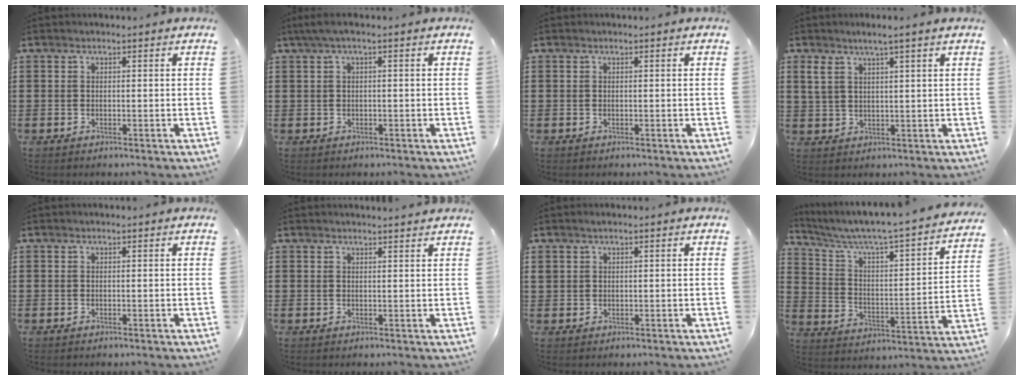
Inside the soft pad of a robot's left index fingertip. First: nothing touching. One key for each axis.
{"total": 1.8, "fx": -0.5, "fy": 0.2, "fz": 1.7, "tx": -0.033, "ty": -0.006, "tz": -0.013}
{"total": 0.0}
{"total": 3.2, "fx": 2.0, "fy": 0.3, "fz": 2.4, "tx": -0.053, "ty": 0.002, "tz": 0.034}
{"total": 0.0}
{"total": 1.5, "fx": 1.4, "fy": -0.1, "fz": 0.4, "tx": -0.009, "ty": -0.003, "tz": 0.028}
{"total": 0.9, "fx": 0.6, "fy": 0.5, "fz": 0.4, "tx": -0.008, "ty": 0.003, "tz": 0.012}
{"total": 4.3, "fx": 3.4, "fy": 0.3, "fz": 2.5, "tx": -0.069, "ty": -0.040, "tz": 0.046}